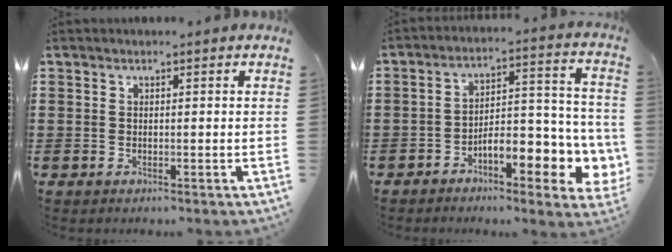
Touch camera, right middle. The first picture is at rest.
{"total": 8.2, "force": [-4.0, 3.1, 6.5], "torque": [-0.093, -0.012, -0.072]}